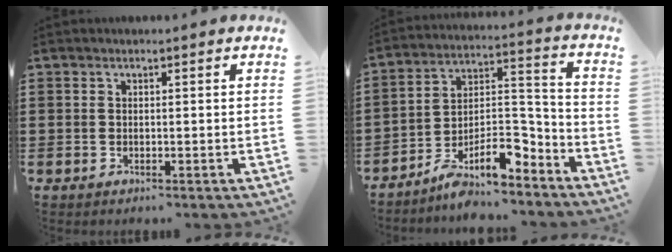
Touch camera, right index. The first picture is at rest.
{"total": 9.5, "force": [-6.6, 3.8, 5.7], "torque": [-0.103, 0.006, -0.123]}